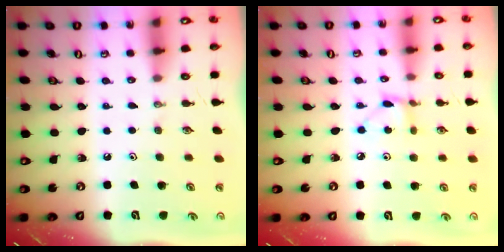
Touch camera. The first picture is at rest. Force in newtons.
{"total": 3.7, "press": 3.7, "slide": 0.4}